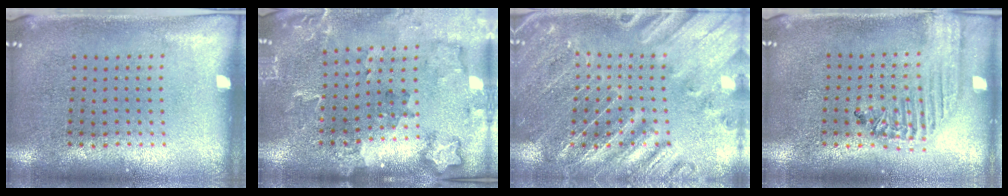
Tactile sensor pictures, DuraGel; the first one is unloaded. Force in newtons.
{"total": 1.8, "press": 1.8, "slide": 0.0}
{"total": 3.0, "press": 3.0, "slide": 0.3}
{"total": 1.8, "press": 1.7, "slide": 0.6}